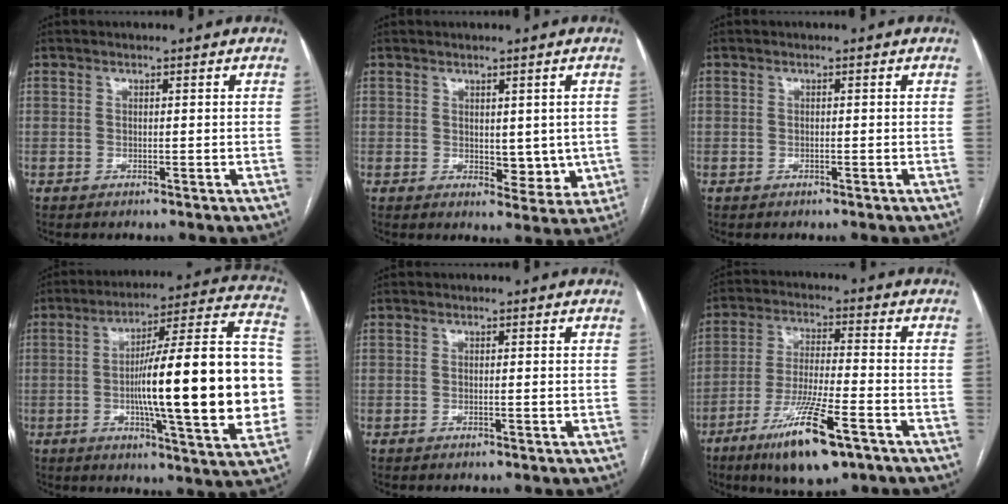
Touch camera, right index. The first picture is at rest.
{"total": 5.5, "force": [0.3, 3.2, 4.4], "torque": [-0.041, -0.010, 0.014]}
{"total": 0.0}
{"total": 25.6, "force": [-2.4, 2.5, 25.4], "torque": [-0.312, 0.023, -0.040]}
{"total": 0.7, "force": [-0.1, 0.1, 0.7], "torque": [-0.014, 0.001, -0.001]}
{"total": 13.5, "force": [-7.6, 1.9, 11.0], "torque": [-0.208, -0.025, -0.129]}